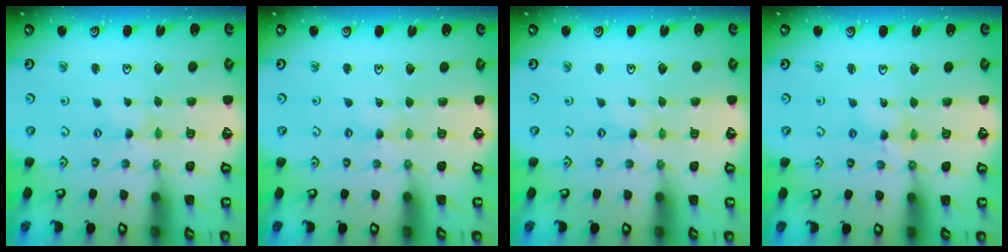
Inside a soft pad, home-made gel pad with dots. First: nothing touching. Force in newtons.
{"total": 1.7, "press": 1.7, "slide": 0.4}
{"total": 0.0}
{"total": 4.0, "press": 4.0, "slide": 0.3}